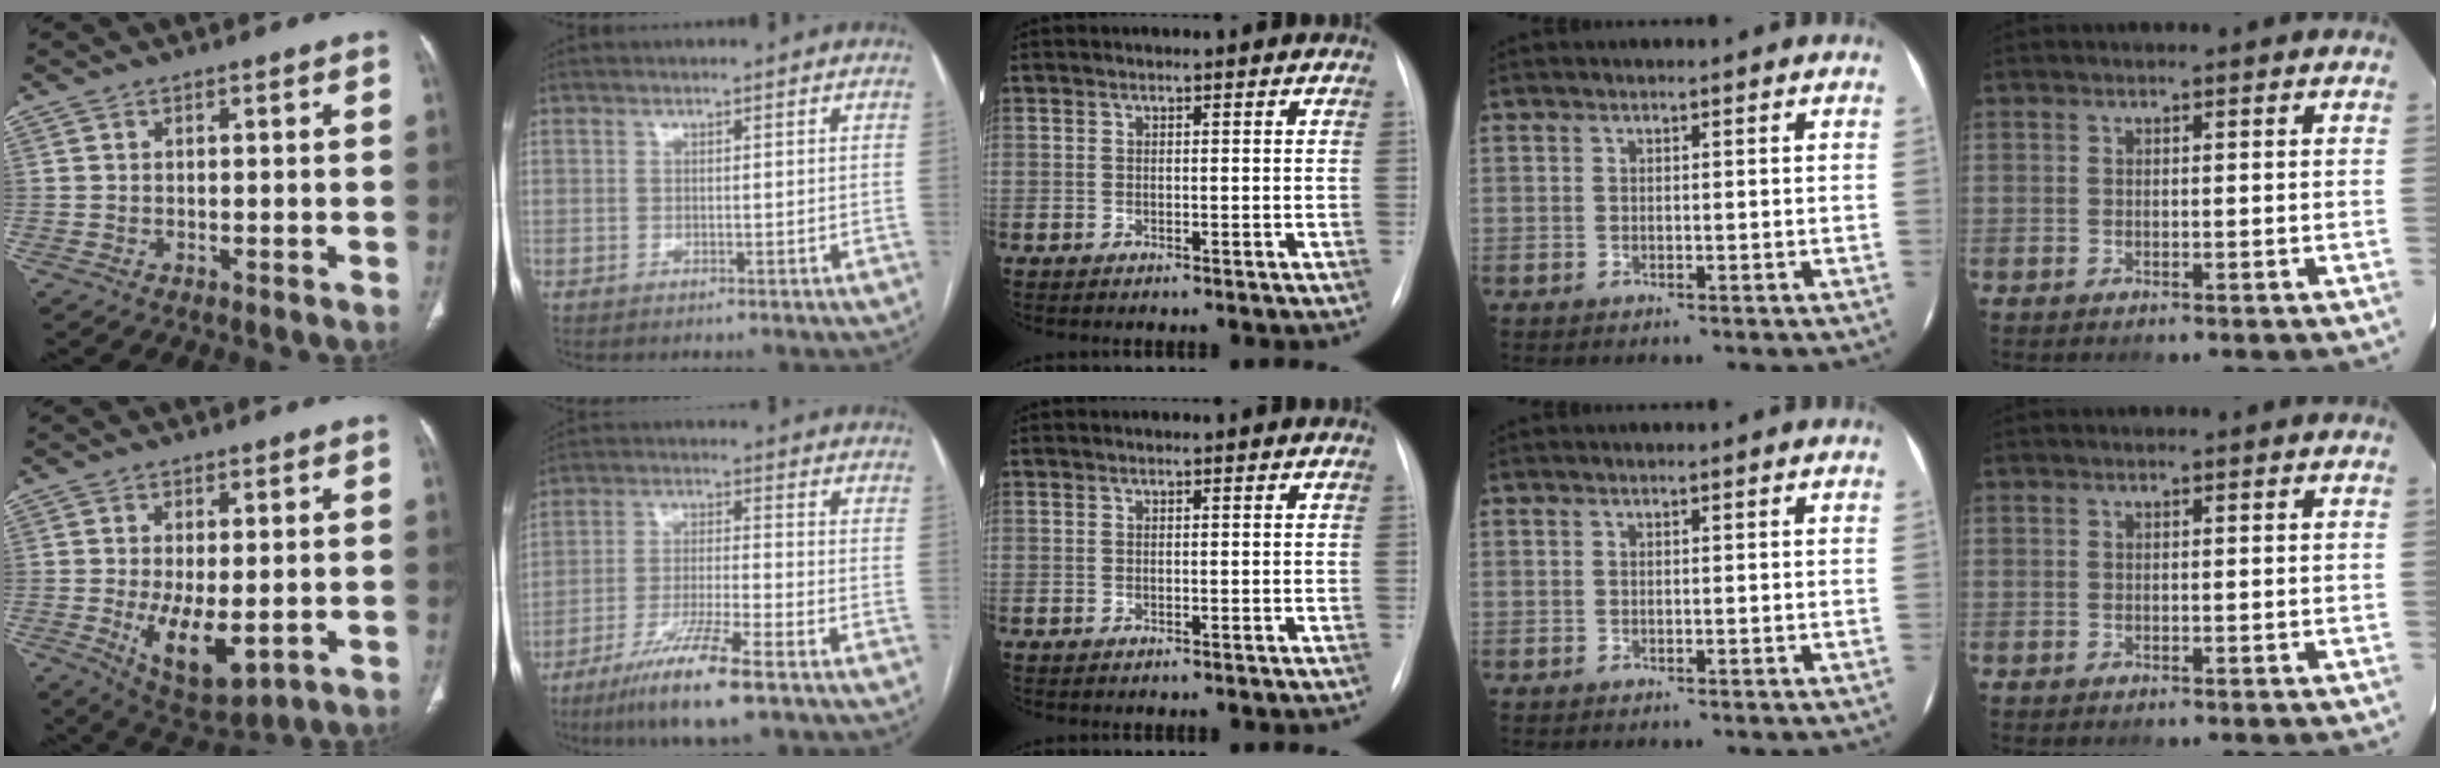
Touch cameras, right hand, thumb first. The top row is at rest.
{"thumb": {"total": 10.5, "force": [-2.0, 4.8, 9.2], "torque": [-0.145, -0.024, -0.017]}, "index": {"total": 11.1, "force": [-7.3, 0.4, 8.4], "torque": [-0.163, -0.029, -0.131]}}